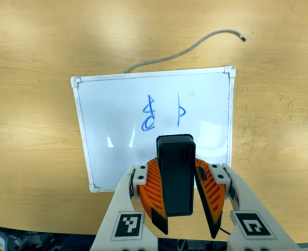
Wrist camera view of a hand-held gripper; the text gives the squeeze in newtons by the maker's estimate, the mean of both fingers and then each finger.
{"total": 8.9, "left": 9.2, "right": 8.5}